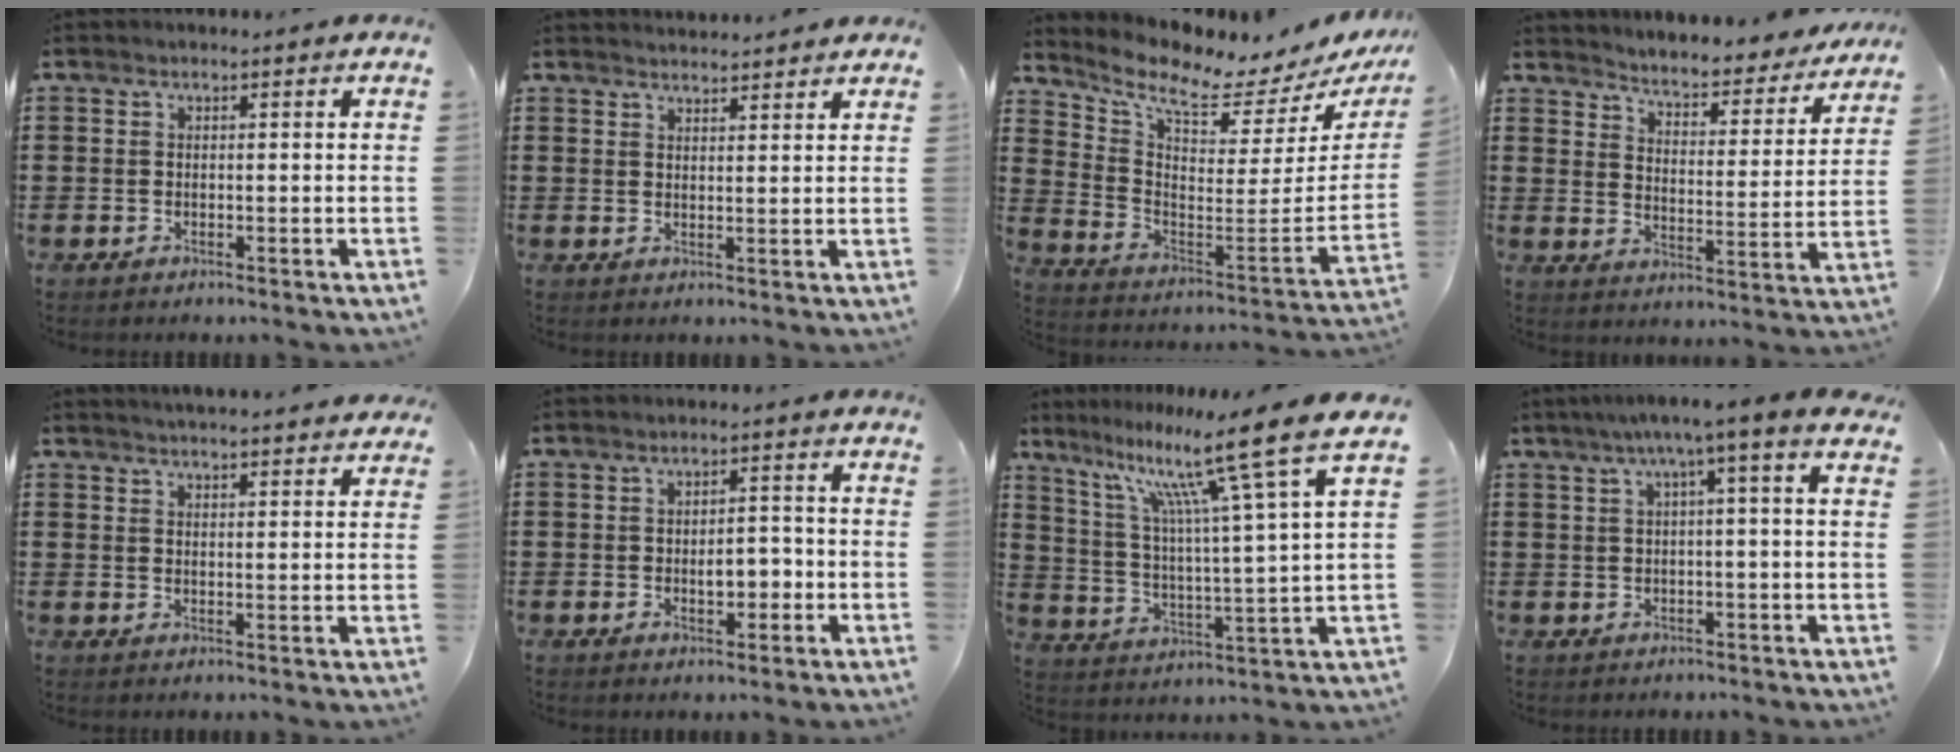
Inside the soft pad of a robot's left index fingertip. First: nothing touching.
{"total": 2.3, "force": [2.3, -0.1, 0.0], "torque": [-0.005, -0.004, 0.044]}
{"total": 6.7, "force": [5.2, 1.3, 4.1], "torque": [-0.099, -0.059, 0.080]}
{"total": 3.7, "force": [3.7, -0.3, 0.3], "torque": [-0.030, -0.039, 0.053]}
{"total": 3.2, "force": [3.2, -0.3, 0.2], "torque": [-0.013, -0.012, 0.057]}
{"total": 4.2, "force": [-0.8, 1.9, 3.6], "torque": [-0.059, 0.002, -0.019]}
{"total": 13.3, "force": [9.7, 0.0, 9.0], "torque": [-0.184, -0.061, 0.148]}
{"total": 3.8, "force": [1.0, -0.6, 3.7], "torque": [-0.070, -0.003, 0.009]}